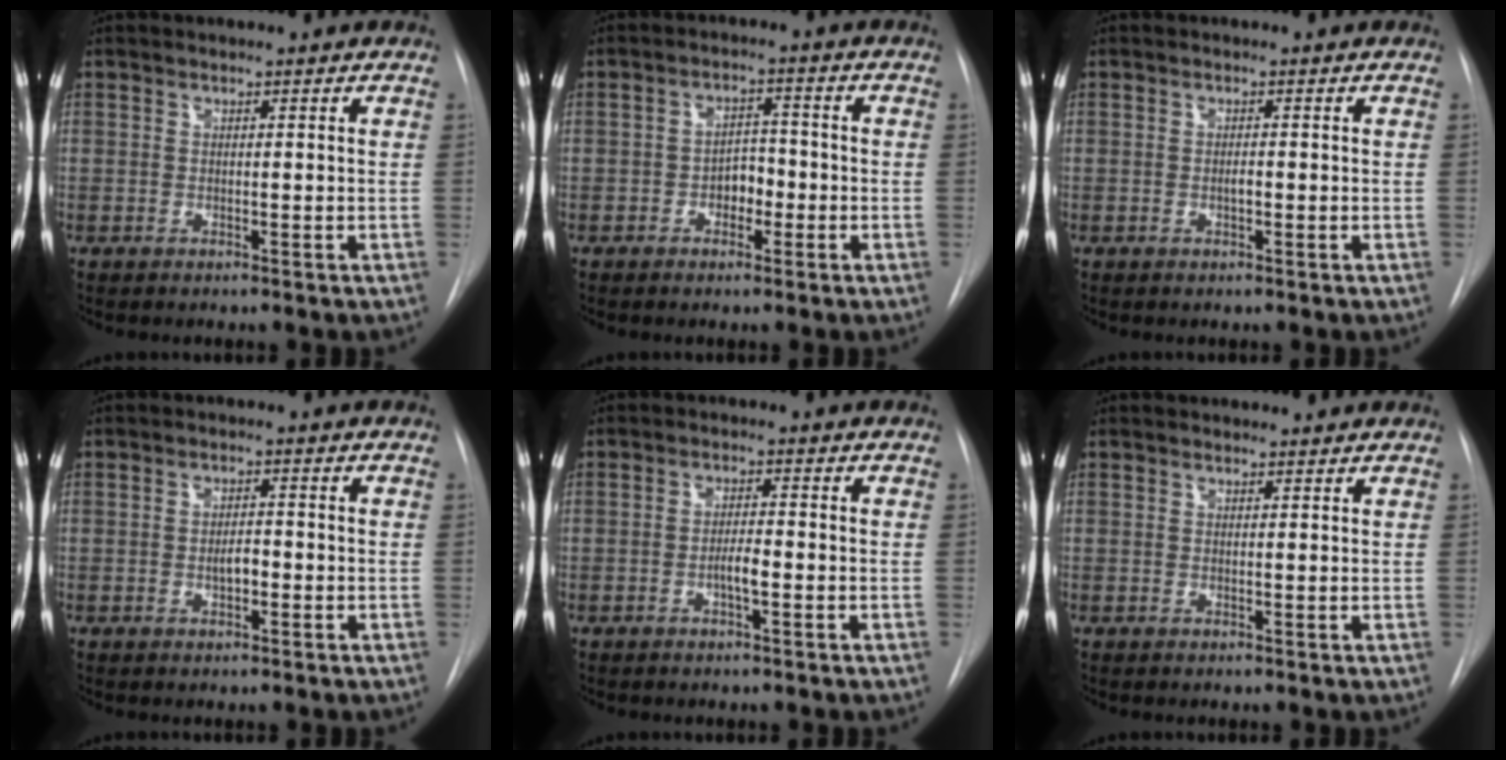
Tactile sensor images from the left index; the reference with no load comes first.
{"total": 3.6, "force": [-1.9, 2.1, 2.1], "torque": [-0.025, 0.004, -0.034]}
{"total": 1.1, "force": [-0.9, 0.2, 0.6], "torque": [-0.012, -0.005, -0.015]}
{"total": 2.4, "force": [-1.3, 0.9, 1.8], "torque": [-0.029, -0.003, -0.019]}
{"total": 2.7, "force": [-1.5, 0.3, 2.2], "torque": [-0.038, -0.004, -0.026]}
{"total": 1.1, "force": [1.0, 0.3, 0.1], "torque": [-0.008, 0.004, 0.013]}